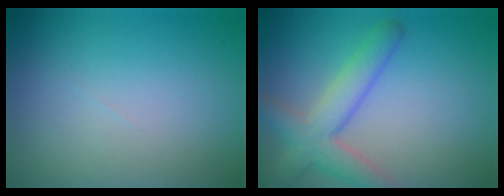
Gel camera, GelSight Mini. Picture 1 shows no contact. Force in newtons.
{"total": 5.0, "press": 5.0, "slide": 0.3}